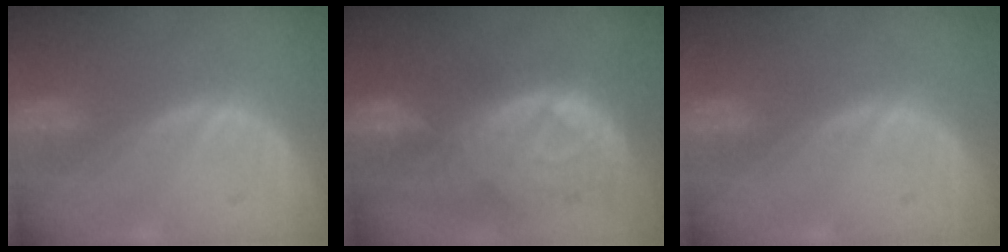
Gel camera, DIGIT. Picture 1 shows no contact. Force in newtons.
{"total": 11.2, "press": 9.7, "slide": 5.4}
{"total": 0.0}